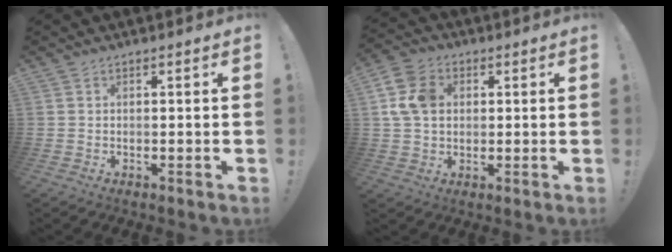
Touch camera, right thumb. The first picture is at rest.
{"total": 11.0, "force": [2.0, 8.5, 6.8], "torque": [-0.139, 0.011, 0.044]}